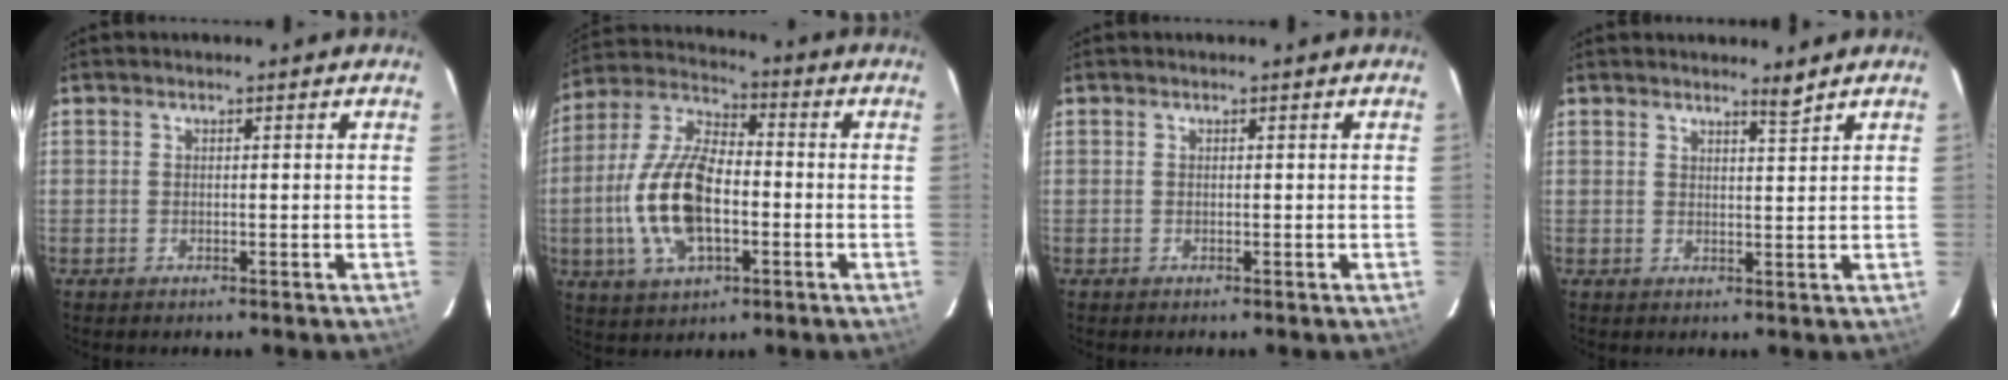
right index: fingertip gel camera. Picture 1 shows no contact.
{"total": 15.7, "force": [-3.2, 7.5, 13.4], "torque": [-0.288, 0.003, -0.061]}
{"total": 0.0}
{"total": 1.9, "force": [1.7, -0.3, 0.9], "torque": [-0.015, -0.006, 0.027]}